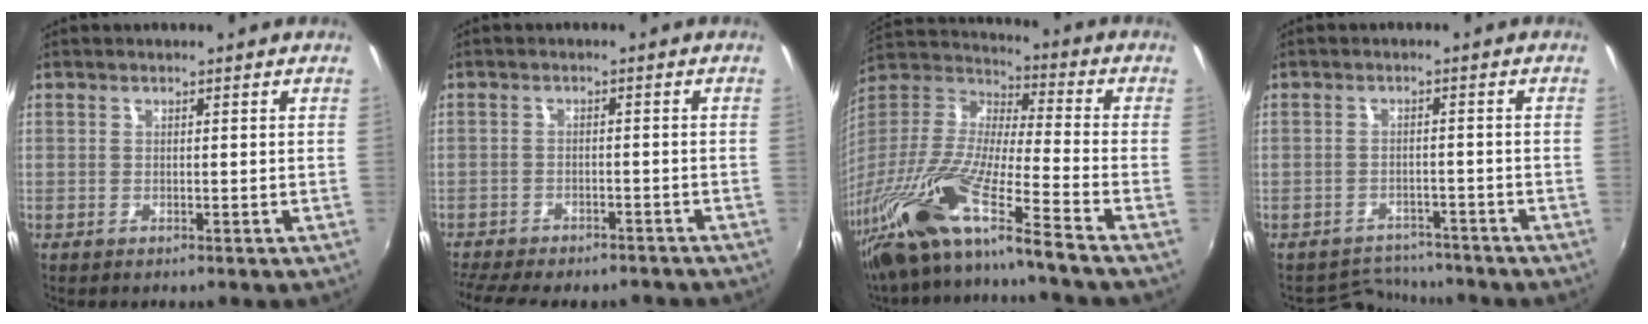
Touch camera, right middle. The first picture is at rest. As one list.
[{"total": 13.5, "force": [-11.6, 3.9, 5.8], "torque": [-0.132, -0.030, -0.165]}, {"total": 21.6, "force": [-15.3, 0.2, 15.2], "torque": [-0.279, -0.049, -0.292]}, {"total": 6.1, "force": [-5.8, 1.8, -0.1], "torque": [-0.014, 0.004, -0.090]}]